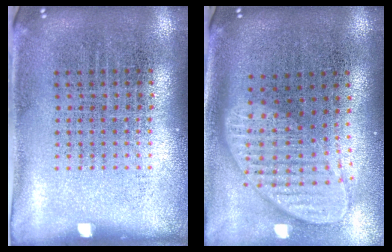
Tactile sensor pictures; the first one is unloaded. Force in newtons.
{"total": 2.0, "press": 1.6, "slide": 1.2}